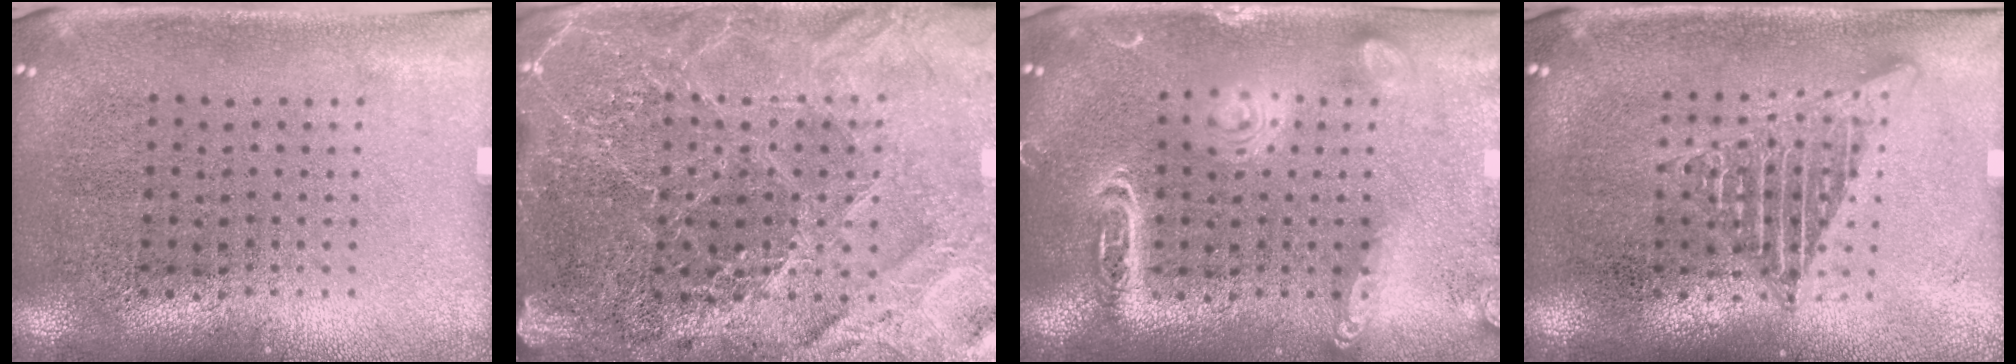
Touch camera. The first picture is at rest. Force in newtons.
{"total": 4.6, "press": 4.2, "slide": 1.8}
{"total": 2.0, "press": 1.9, "slide": 0.1}
{"total": 2.4, "press": 2.3, "slide": 0.2}